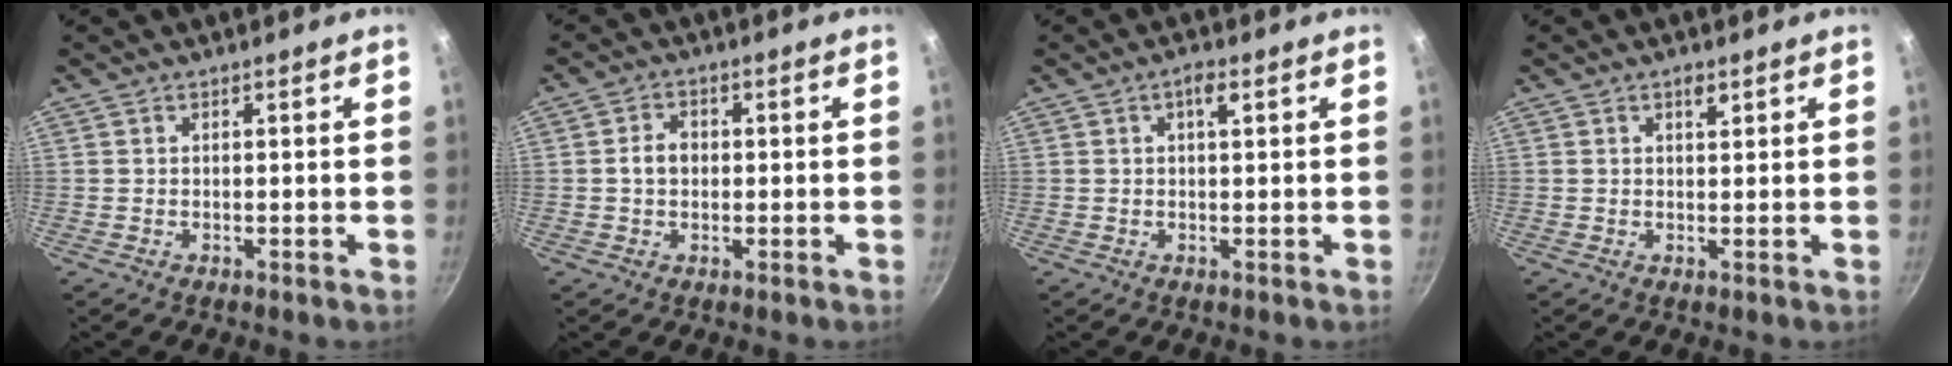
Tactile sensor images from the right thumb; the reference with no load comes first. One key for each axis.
{"total": 3.7, "fx": 0.0, "fy": 2.8, "fz": 2.4, "tx": -0.028, "ty": 0.009, "tz": -0.001}
{"total": 2.6, "fx": 0.9, "fy": 0.7, "fz": 2.3, "tx": -0.041, "ty": 0.004, "tz": 0.015}
{"total": 1.9, "fx": 1.1, "fy": 0.7, "fz": 1.4, "tx": -0.018, "ty": -0.007, "tz": 0.017}